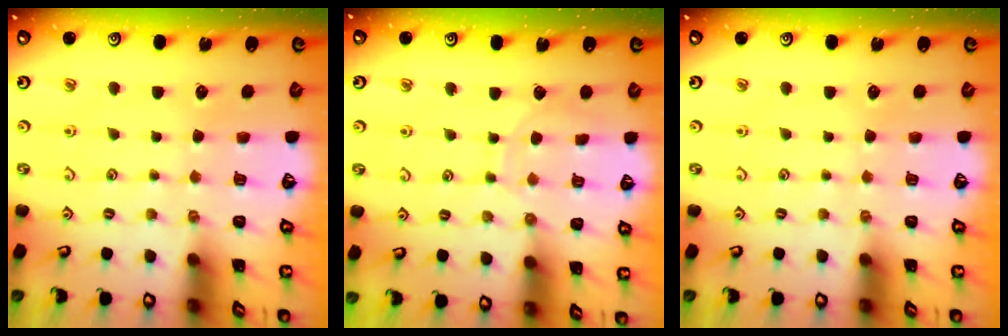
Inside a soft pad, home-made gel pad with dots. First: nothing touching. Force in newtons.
{"total": 6.0, "press": 6.0, "slide": 0.5}
{"total": 0.0}